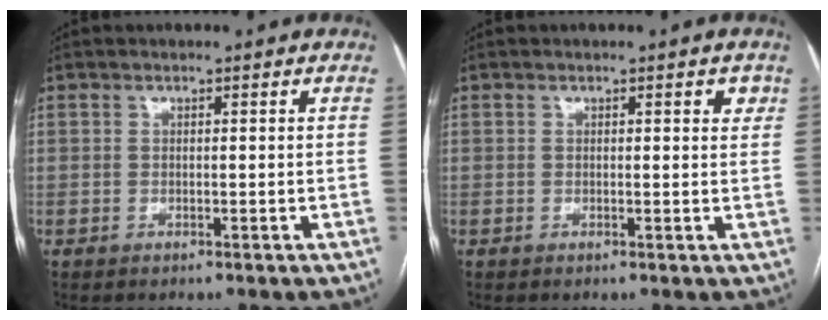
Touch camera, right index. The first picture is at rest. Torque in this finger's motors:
{"motor_torque": [0.02, 0.02, -0.05, 0.01]}